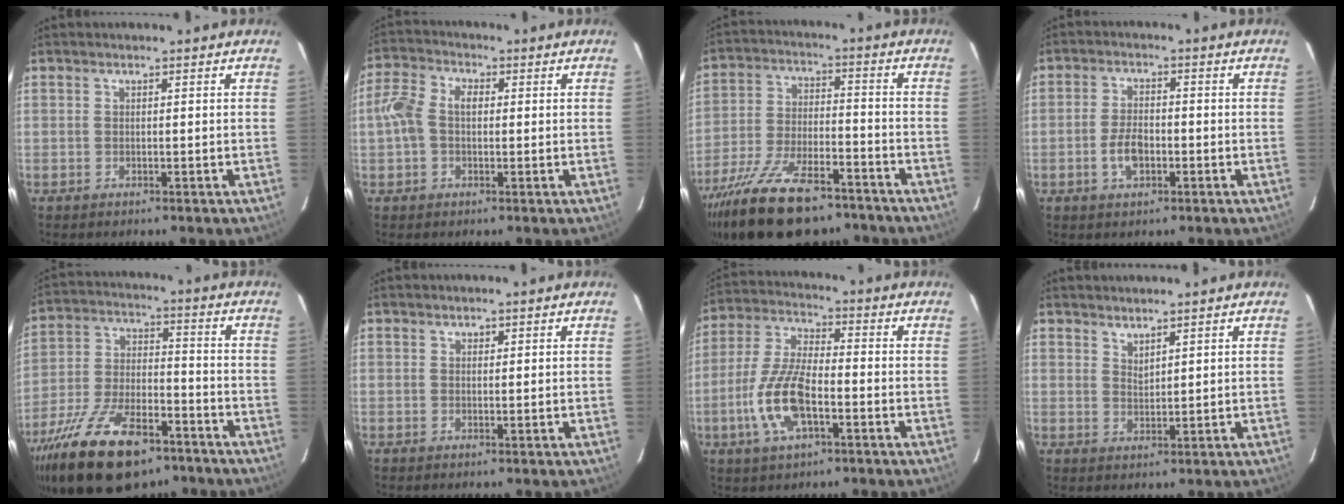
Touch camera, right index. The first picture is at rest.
{"total": 6.6, "force": [0.0, 4.5, 4.8], "torque": [-0.109, 0.021, -0.004]}
{"total": 20.5, "force": [-15.4, 7.7, 11.1], "torque": [-0.225, -0.031, -0.249]}
{"total": 5.1, "force": [-1.8, 2.7, 3.8], "torque": [-0.080, 0.001, -0.030]}
{"total": 21.6, "force": [-14.4, 9.4, 13.1], "torque": [-0.264, -0.026, -0.239]}
{"total": 0.7, "force": [0.5, 0.5, 0.0], "torque": [0.000, 0.002, 0.007]}
{"total": 12.1, "force": [-4.2, 4.6, 10.4], "torque": [-0.227, -0.002, -0.081]}
{"total": 2.2, "force": [2.1, 0.4, 0.7], "torque": [-0.010, 0.000, 0.038]}